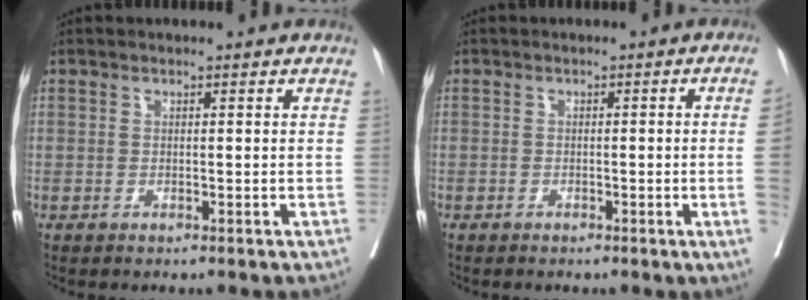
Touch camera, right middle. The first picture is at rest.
{"total": 3.1, "force": [-0.7, -0.9, 2.9], "torque": [-0.036, 0.000, -0.008]}